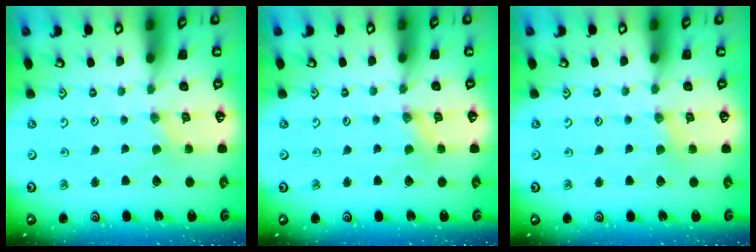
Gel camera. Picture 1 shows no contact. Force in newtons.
{"total": 1.0, "press": 1.0, "slide": 0.2}
{"total": 2.8, "press": 2.7, "slide": 0.5}